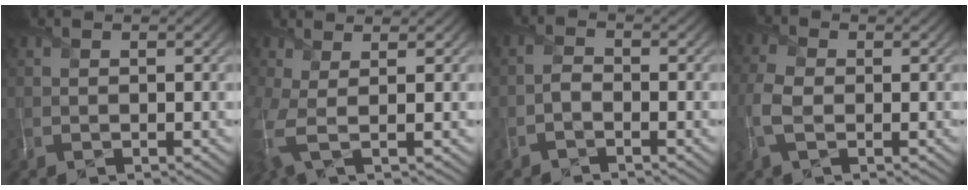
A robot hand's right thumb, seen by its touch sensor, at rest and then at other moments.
{"total": 4.4, "force": [0.3, 1.4, 4.2], "torque": [-0.102, -0.004, -0.001]}
{"total": 1.2, "force": [-0.9, 0.4, 0.7], "torque": [-0.015, 0.005, -0.025]}
{"total": 4.5, "force": [-0.6, 2.7, 3.5], "torque": [-0.102, 0.002, -0.022]}